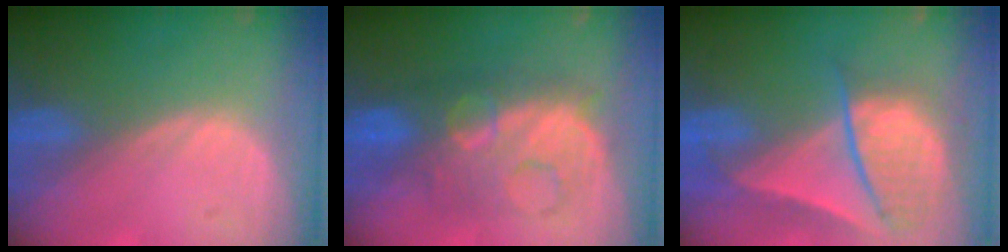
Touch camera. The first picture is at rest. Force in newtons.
{"total": 9.1, "press": 9.0, "slide": 0.3}
{"total": 9.4, "press": 8.1, "slide": 4.8}